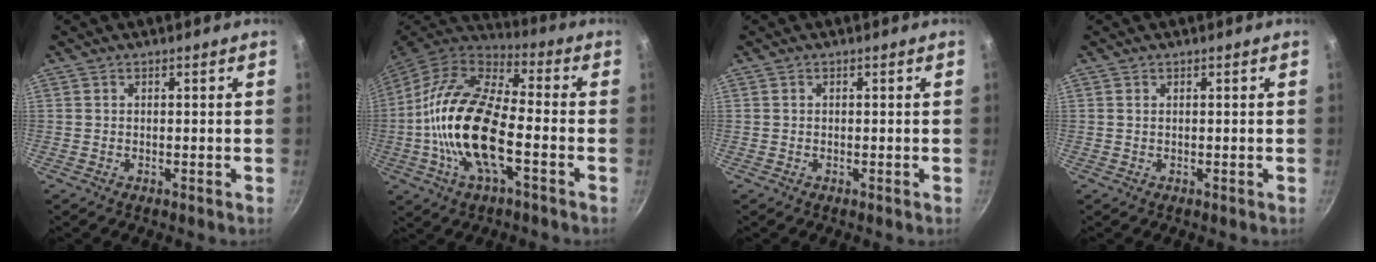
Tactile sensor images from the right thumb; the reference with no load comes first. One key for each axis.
{"total": 19.8, "fx": -4.0, "fy": 8.5, "fz": 17.5, "tx": -0.330, "ty": 0.031, "tz": -0.092}
{"total": 0.0}
{"total": 0.0}